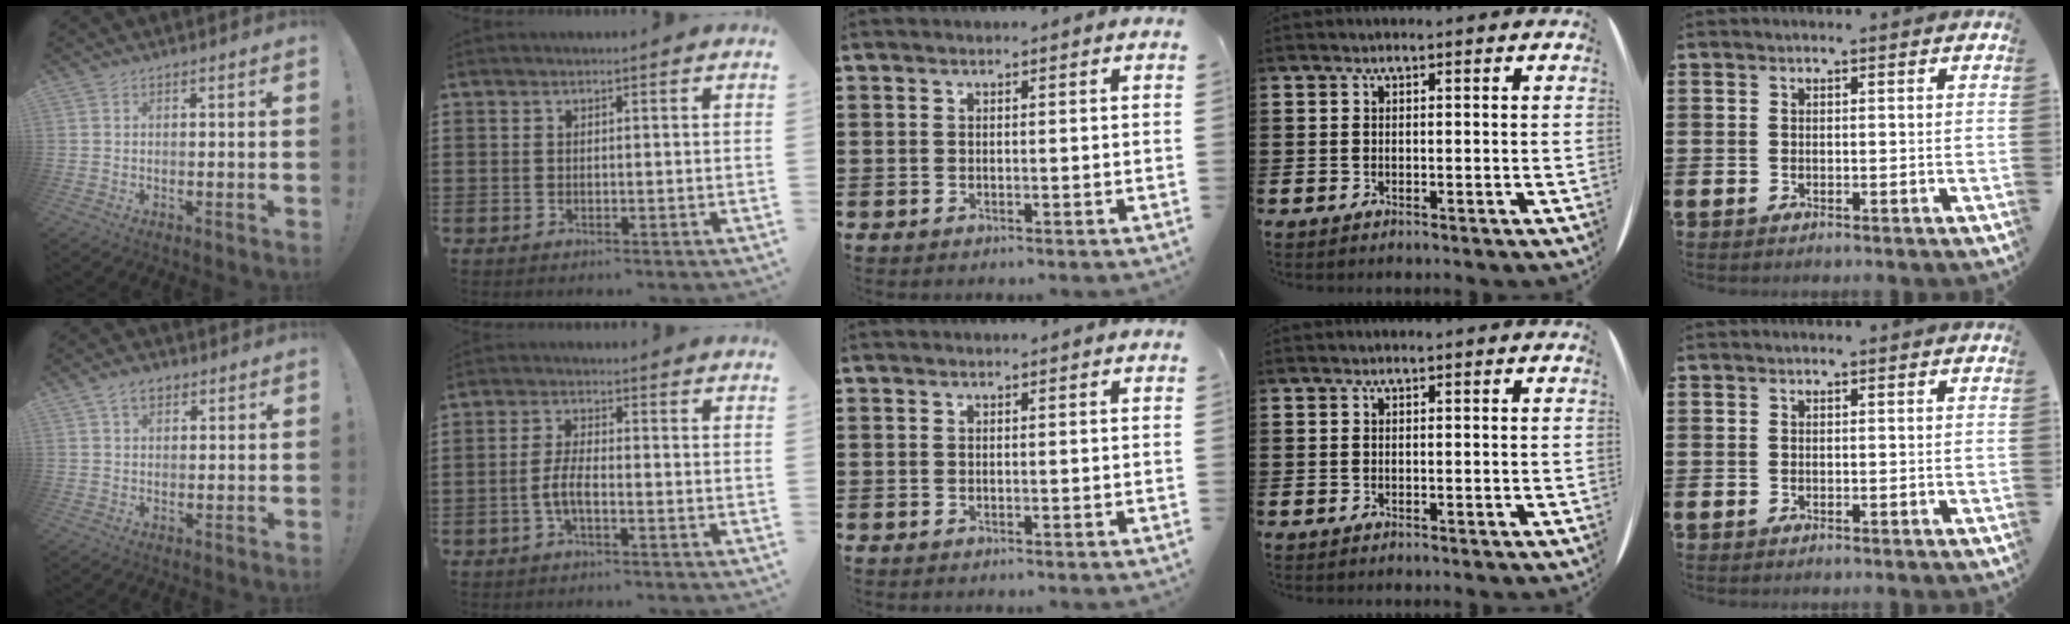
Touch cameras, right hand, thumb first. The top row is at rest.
{"thumb": {"total": 4.9, "force": [2.6, 3.1, 2.7], "torque": [-0.049, -0.001, 0.049]}, "index": {"total": 3.7, "force": [-1.4, 1.0, 3.3], "torque": [-0.085, -0.005, -0.035]}}